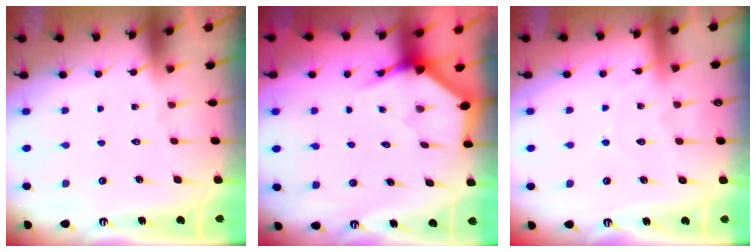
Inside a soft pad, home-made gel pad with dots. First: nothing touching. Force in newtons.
{"total": 3.6, "press": 3.6, "slide": 0.1}
{"total": 4.5, "press": 4.5, "slide": 0.5}